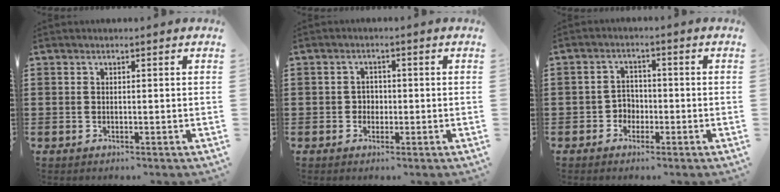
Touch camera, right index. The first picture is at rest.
{"total": 1.3, "force": [-0.3, 1.1, 0.5], "torque": [-0.013, 0.003, -0.008]}
{"total": 2.4, "force": [-1.2, 2.0, 0.7], "torque": [-0.023, 0.006, -0.029]}